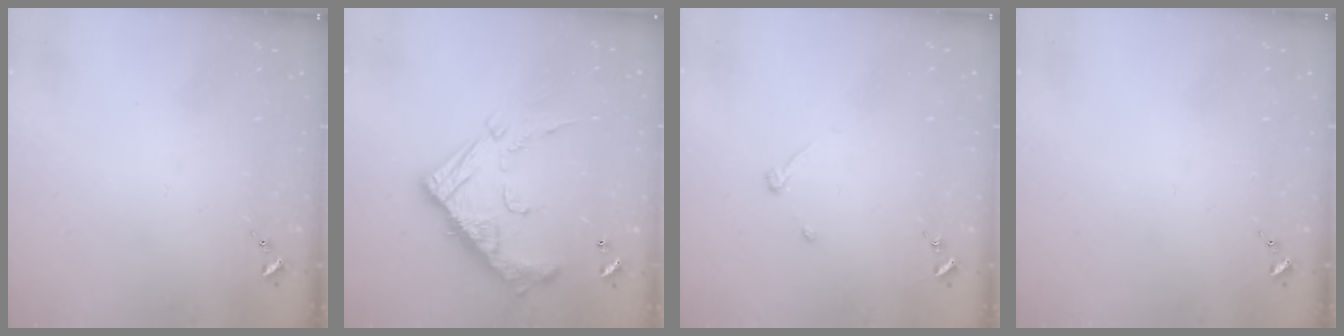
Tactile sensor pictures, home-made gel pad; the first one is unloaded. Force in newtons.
{"total": 20.8, "press": 20.8, "slide": 0.6}
{"total": 3.2, "press": 3.2, "slide": 0.5}
{"total": 0.0}